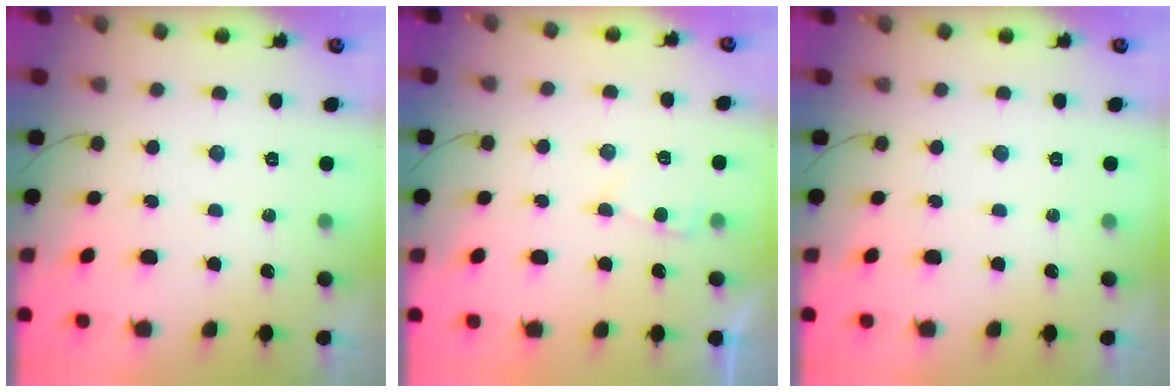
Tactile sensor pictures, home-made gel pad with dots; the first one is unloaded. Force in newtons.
{"total": 2.0, "press": 2.0, "slide": 0.3}
{"total": 0.0}